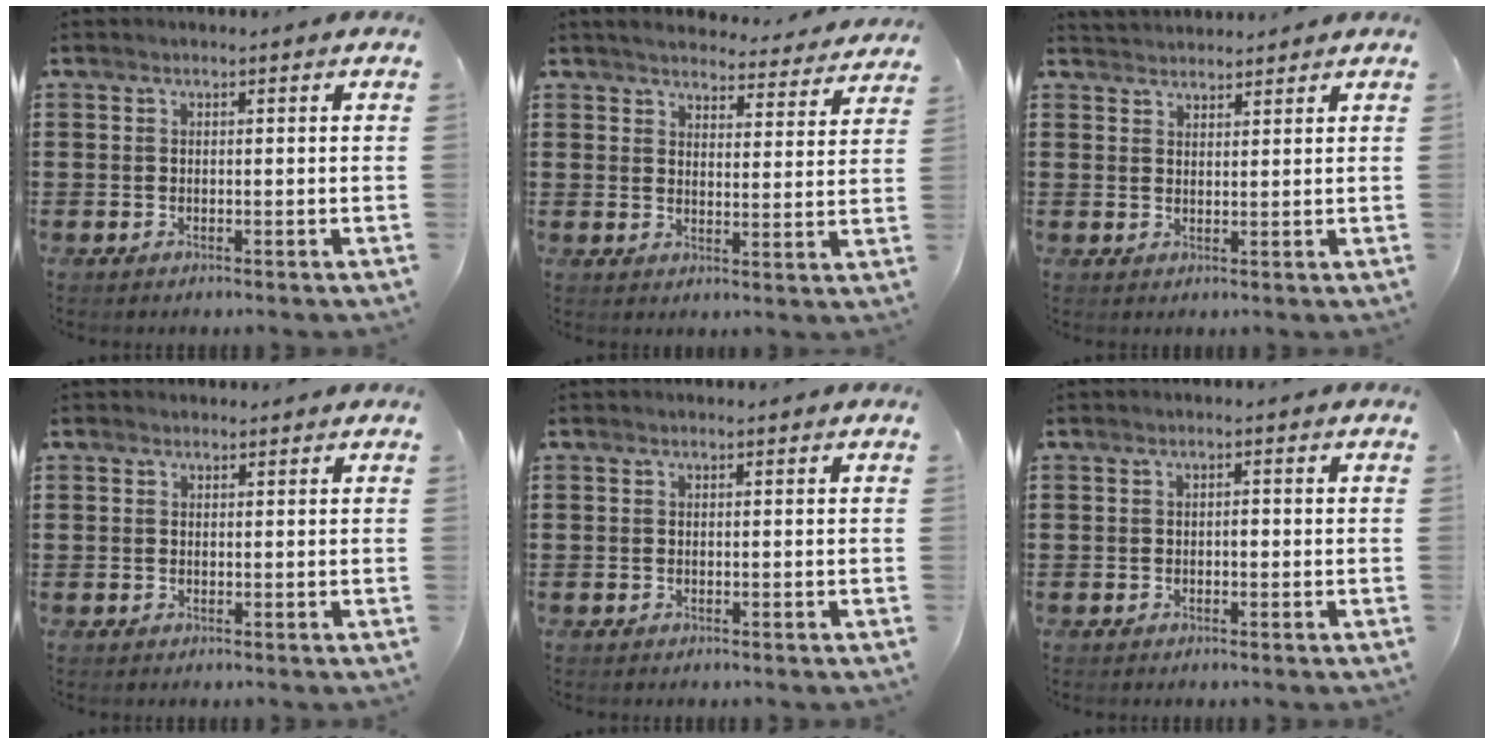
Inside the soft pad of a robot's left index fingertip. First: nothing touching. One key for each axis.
{"total": 4.2, "fx": 4.1, "fy": 0.0, "fz": 0.6, "tx": -0.032, "ty": -0.031, "tz": 0.071}
{"total": 2.3, "fx": 2.3, "fy": 0.2, "fz": -0.5, "tx": 0.003, "ty": -0.005, "tz": 0.046}
{"total": 1.0, "fx": 0.9, "fy": 0.4, "fz": -0.1, "tx": -0.001, "ty": 0.000, "tz": 0.019}
{"total": 0.0}
{"total": 0.6, "fx": -0.1, "fy": 0.2, "fz": 0.6, "tx": -0.013, "ty": -0.004, "tz": -0.001}